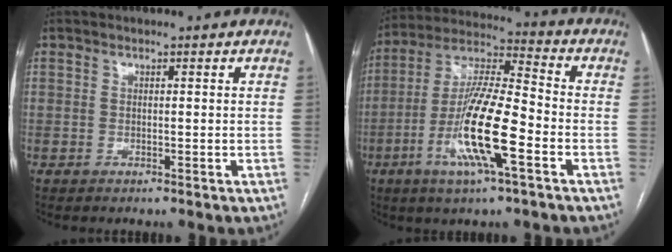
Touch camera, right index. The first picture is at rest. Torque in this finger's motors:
{"motor_torque": [0.75, -0.20, 0.51, 0.21]}